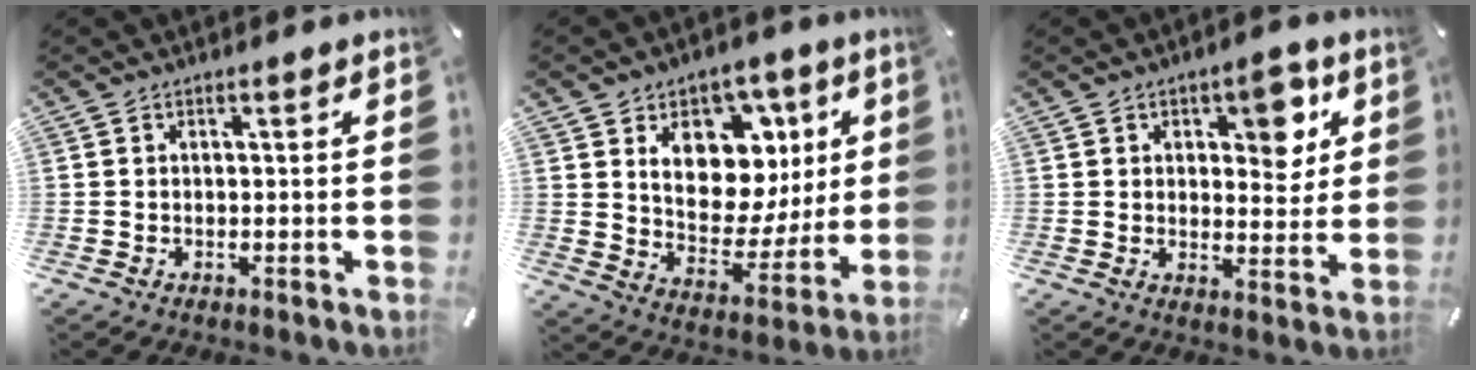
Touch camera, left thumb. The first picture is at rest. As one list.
[{"total": 16.2, "force": [6.6, 11.9, 8.8], "torque": [-0.121, -0.045, 0.123]}, {"total": 8.5, "force": [3.7, 4.8, 5.9], "torque": [-0.060, -0.016, 0.055]}]